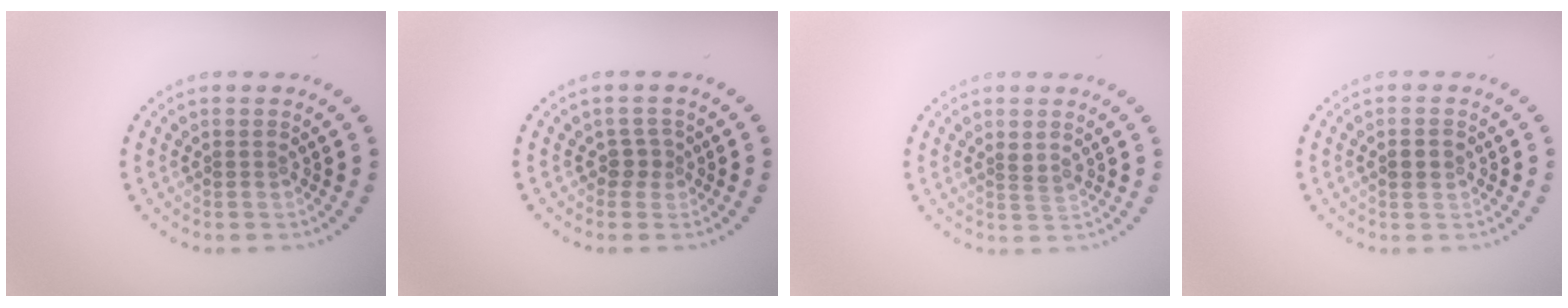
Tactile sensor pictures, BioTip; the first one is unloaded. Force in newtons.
{"total": 1.4, "press": 0.9, "slide": 1.0}
{"total": 1.0, "press": 0.8, "slide": 0.6}
{"total": 1.8, "press": 1.8, "slide": 0.2}